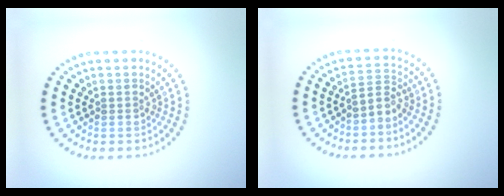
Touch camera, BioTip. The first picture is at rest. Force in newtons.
{"total": 2.1, "press": 1.4, "slide": 1.6}